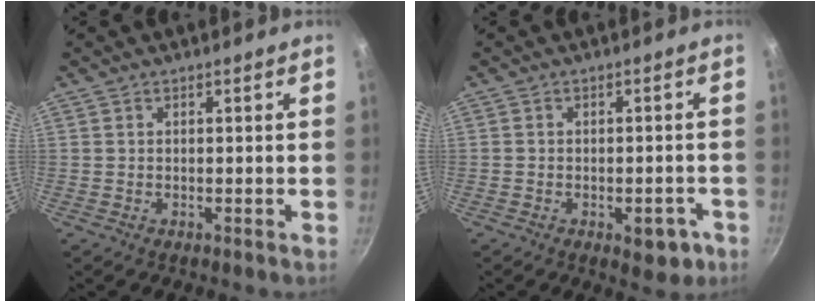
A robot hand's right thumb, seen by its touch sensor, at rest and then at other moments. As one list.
[{"total": 5.6, "force": [-2.5, 3.0, 4.0], "torque": [-0.024, 0.019, -0.022]}]